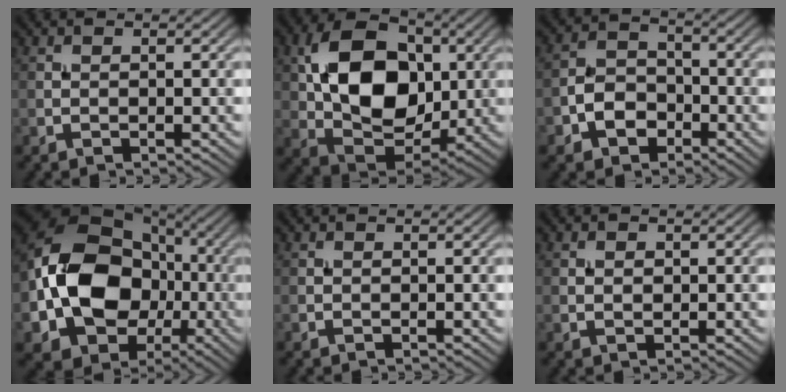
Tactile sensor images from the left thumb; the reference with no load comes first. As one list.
[{"total": 13.2, "force": [1.9, 9.1, 9.3], "torque": [-0.175, 0.006, 0.032]}, {"total": 5.2, "force": [-2.6, 3.7, 2.6], "torque": [-0.049, 0.004, -0.059]}, {"total": 16.0, "force": [-2.2, 12.7, 9.6], "torque": [-0.198, -0.005, -0.047]}, {"total": 0.0}, {"total": 1.0, "force": [0.2, 0.6, 0.7], "torque": [-0.012, 0.001, 0.004]}]